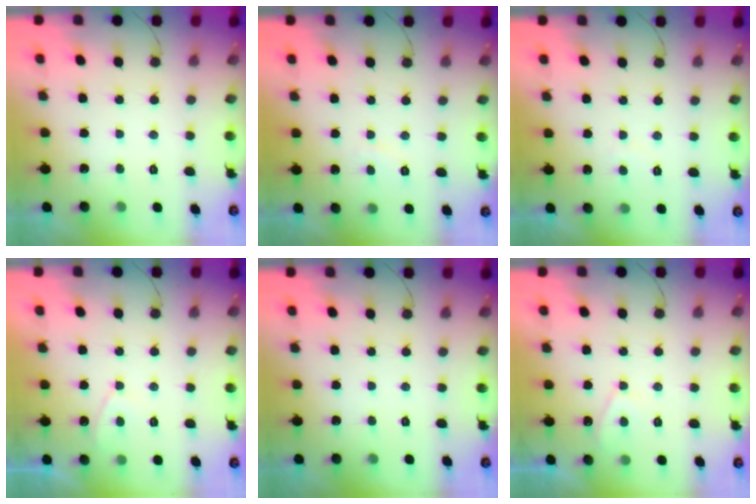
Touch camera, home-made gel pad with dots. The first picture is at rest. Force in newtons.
{"total": 1.5, "press": 1.4, "slide": 0.6}
{"total": 0.6, "press": 0.4, "slide": 0.4}
{"total": 2.3, "press": 2.2, "slide": 0.4}
{"total": 0.0}
{"total": 3.4, "press": 3.3, "slide": 0.7}